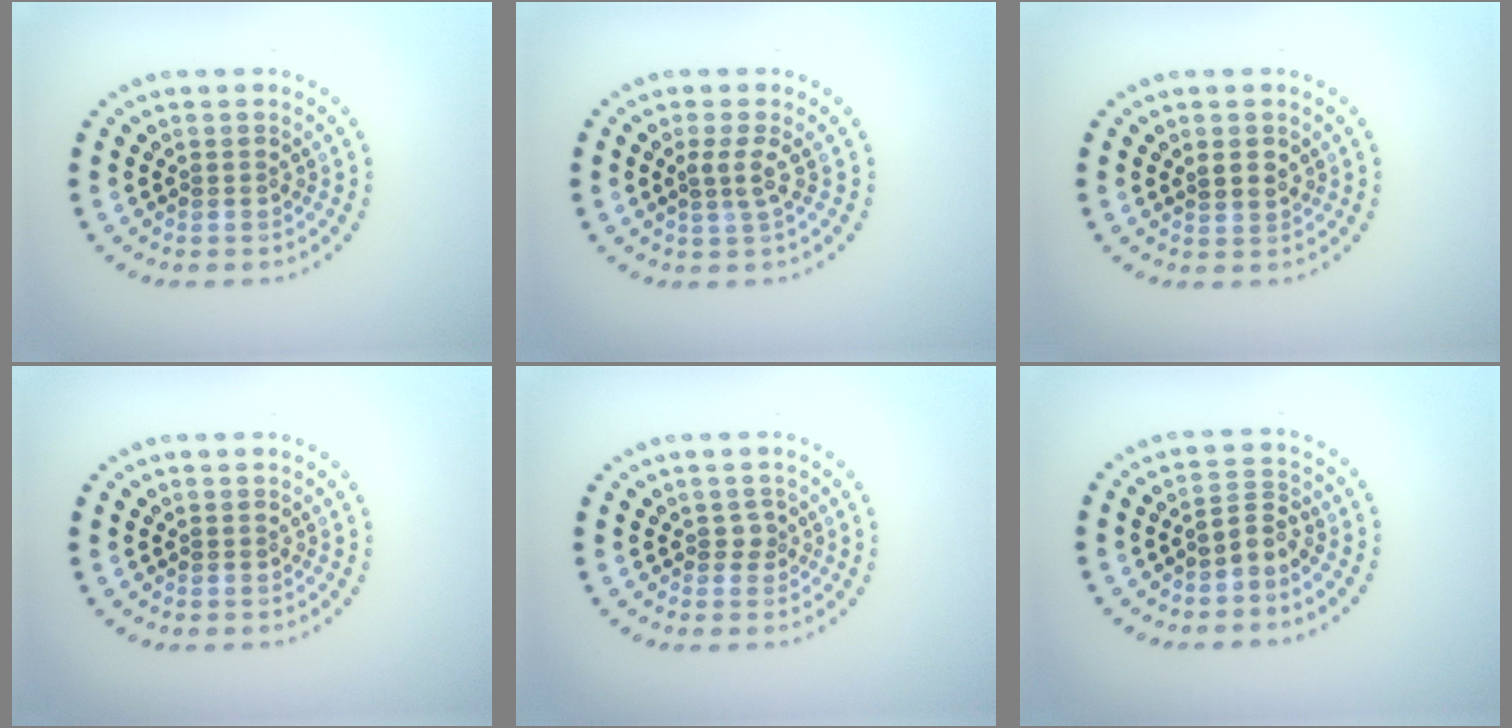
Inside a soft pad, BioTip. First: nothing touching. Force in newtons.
{"total": 1.7, "press": 1.1, "slide": 1.3}
{"total": 1.5, "press": 1.3, "slide": 0.6}
{"total": 0.0}
{"total": 0.9, "press": 0.7, "slide": 0.6}
{"total": 2.2, "press": 1.6, "slide": 1.5}